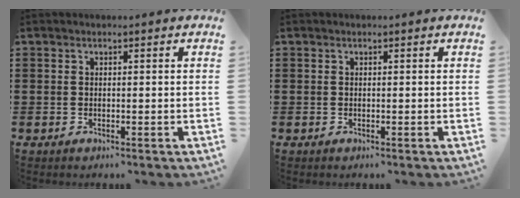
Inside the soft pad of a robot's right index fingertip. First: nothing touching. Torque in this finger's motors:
{"motor_torque": [0.00, 0.00, 0.00, 0.00]}